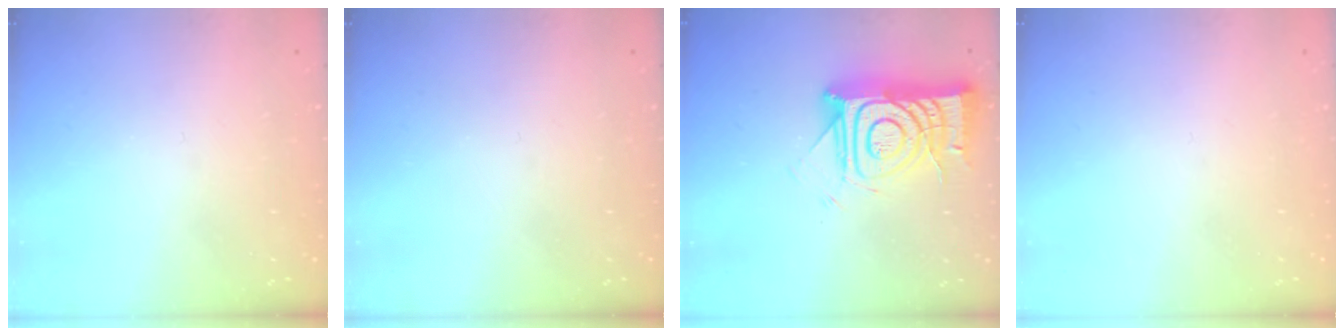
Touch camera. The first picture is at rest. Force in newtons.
{"total": 0.0}
{"total": 16.3, "press": 16.3, "slide": 1.5}
{"total": 1.5, "press": 1.5, "slide": 0.1}